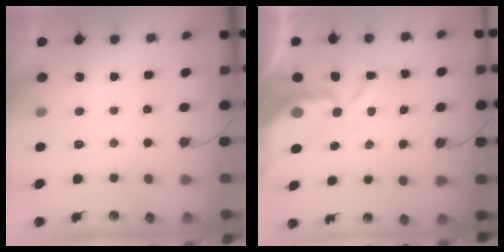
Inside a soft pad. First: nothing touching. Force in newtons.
{"total": 6.3, "press": 6.3, "slide": 0.4}